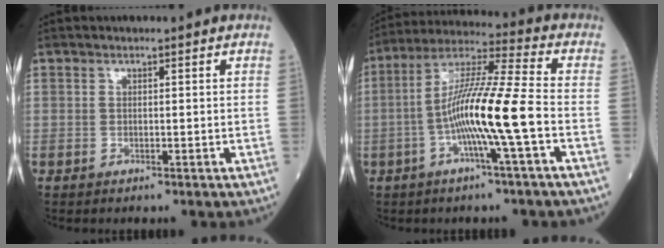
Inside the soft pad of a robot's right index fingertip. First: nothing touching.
{"total": 12.8, "force": [-3.2, -0.8, 12.4], "torque": [-0.234, 0.008, -0.068]}